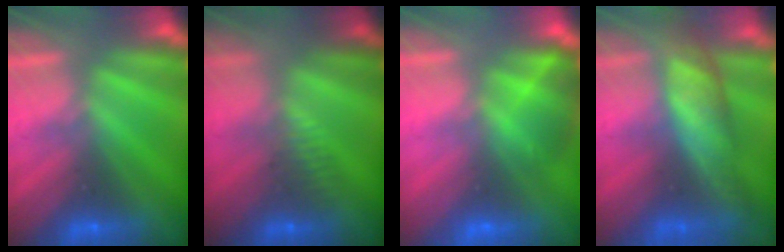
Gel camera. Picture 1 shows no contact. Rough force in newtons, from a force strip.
{"total": 2.8}
{"total": 2.9}
{"total": 7.8}